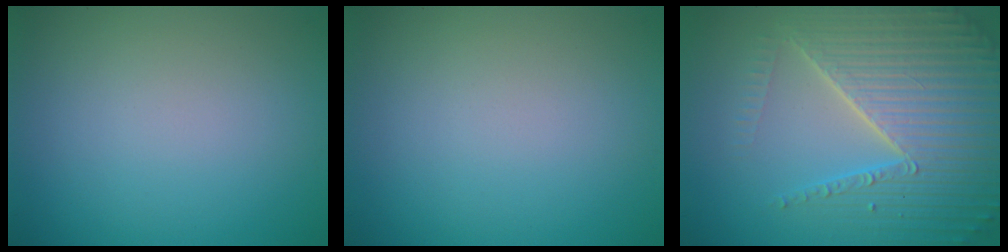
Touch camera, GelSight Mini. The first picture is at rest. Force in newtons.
{"total": 0.0}
{"total": 6.4, "press": 6.2, "slide": 1.5}